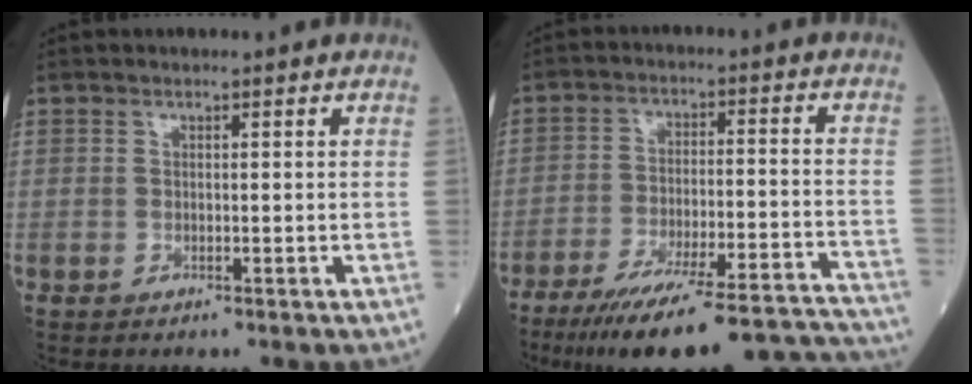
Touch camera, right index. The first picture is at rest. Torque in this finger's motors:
{"motor_torque": [0.40, -0.42, 0.30, 0.11]}